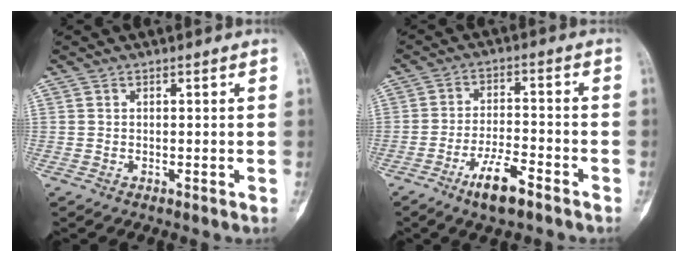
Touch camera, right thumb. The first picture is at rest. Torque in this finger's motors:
{"motor_torque": [1.11, 0.67, 0.70, -0.57, 0.20]}